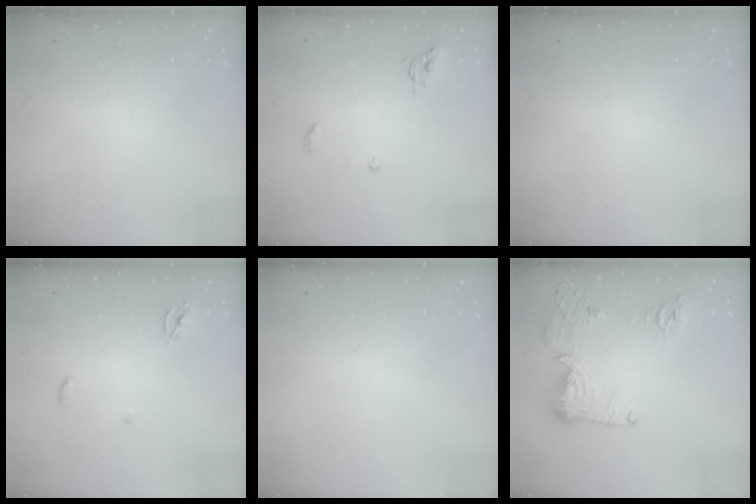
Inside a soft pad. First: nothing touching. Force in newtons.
{"total": 5.3, "press": 5.3, "slide": 0.4}
{"total": 0.0}
{"total": 3.1, "press": 3.1, "slide": 0.2}
{"total": 0.0}
{"total": 15.2, "press": 14.9, "slide": 2.8}